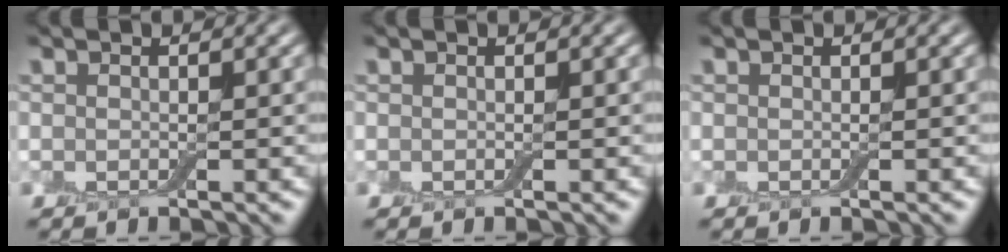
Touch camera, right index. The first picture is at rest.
{"total": 0.0}
{"total": 0.0}